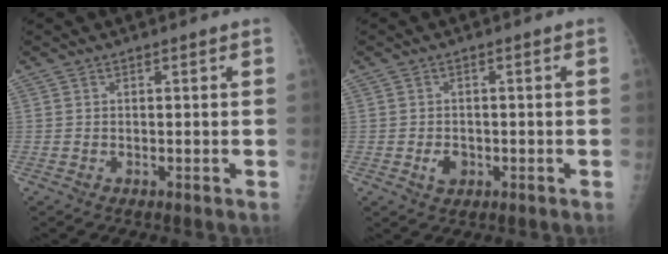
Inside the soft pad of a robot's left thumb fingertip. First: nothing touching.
{"total": 2.9, "force": [-0.9, 2.2, 1.6], "torque": [-0.019, 0.002, -0.010]}